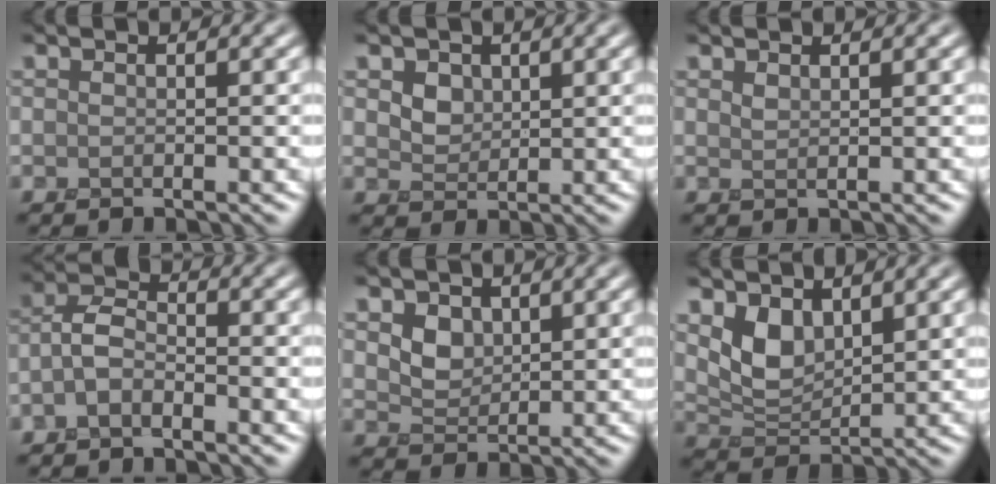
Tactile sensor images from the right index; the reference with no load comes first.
{"total": 2.7, "force": [1.1, 2.1, 1.3], "torque": [-0.044, -0.011, 0.035]}
{"total": 0.7, "force": [0.7, 0.2, 0.2], "torque": [-0.010, -0.003, 0.017]}
{"total": 2.5, "force": [-1.7, 1.3, 1.4], "torque": [-0.026, 0.007, -0.042]}
{"total": 2.3, "force": [0.8, 1.8, 1.2], "torque": [-0.033, -0.017, 0.015]}
{"total": 3.6, "force": [1.7, 2.1, 2.4], "torque": [-0.056, -0.011, 0.033]}